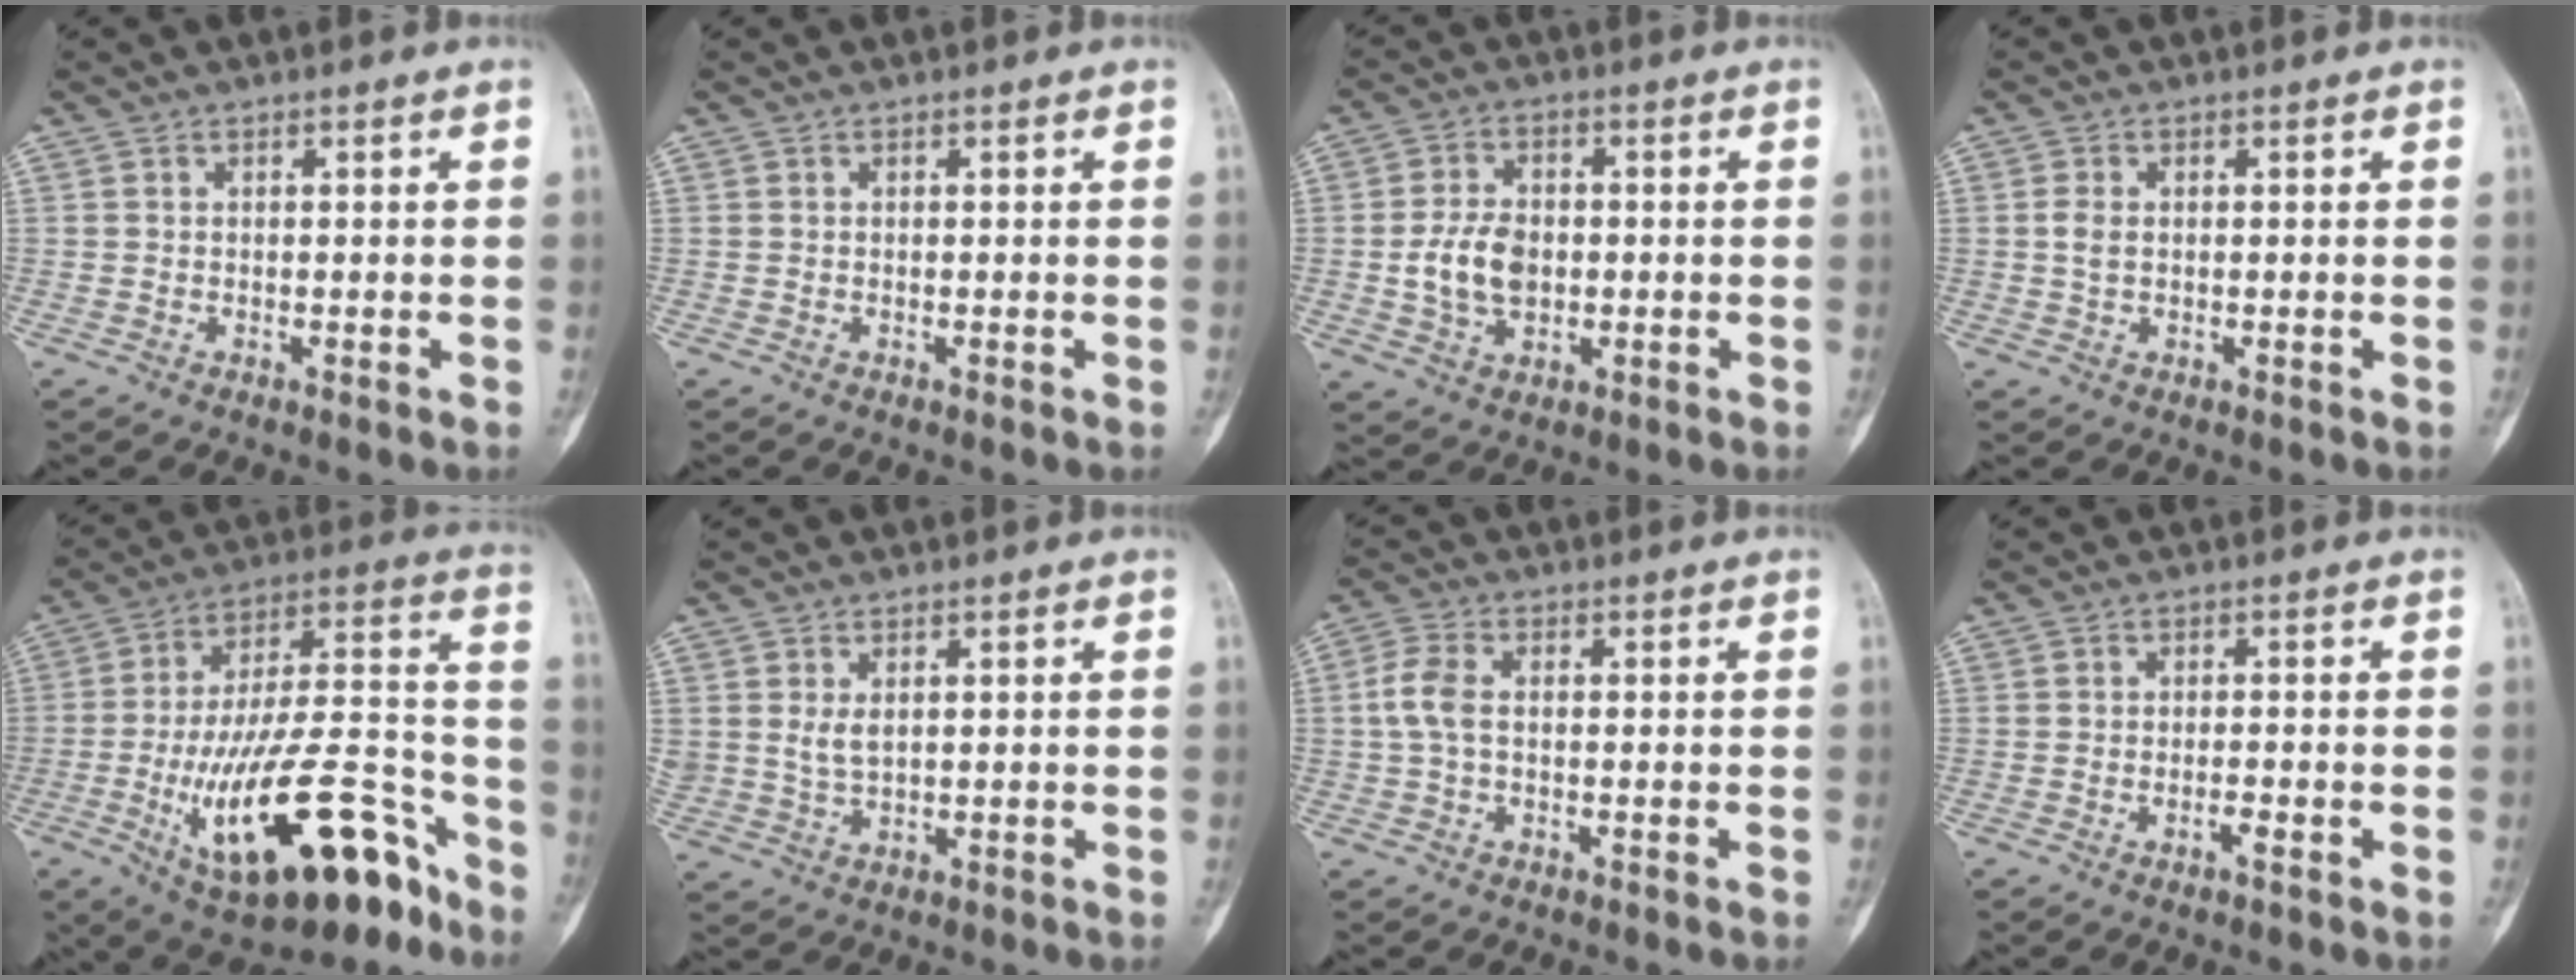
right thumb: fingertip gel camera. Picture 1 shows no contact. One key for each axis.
{"total": 0.0}
{"total": 8.1, "fx": -0.6, "fy": 5.6, "fz": 5.8, "tx": -0.099, "ty": 0.005, "tz": -0.009}
{"total": 2.1, "fx": 0.2, "fy": 1.4, "fz": 1.6, "tx": -0.031, "ty": 0.002, "tz": 0.001}
{"total": 27.2, "fx": -13.0, "fy": 10.4, "fz": 21.6, "tx": -0.329, "ty": 0.078, "tz": -0.196}
{"total": 3.2, "fx": 1.1, "fy": 2.0, "fz": 2.3, "tx": -0.035, "ty": -0.006, "tz": 0.028}
{"total": 4.7, "fx": -0.1, "fy": 2.9, "fz": 3.7, "tx": -0.086, "ty": 0.014, "tz": -0.008}
{"total": 1.8, "fx": -0.9, "fy": 0.4, "fz": 1.5, "tx": -0.028, "ty": 0.003, "tz": -0.017}